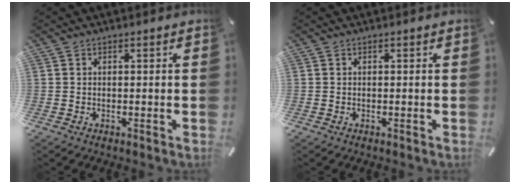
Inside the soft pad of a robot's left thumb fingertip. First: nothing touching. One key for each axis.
{"total": 0.0}